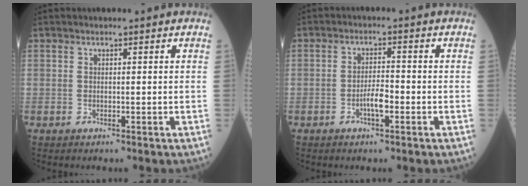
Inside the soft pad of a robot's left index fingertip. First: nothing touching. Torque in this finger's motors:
{"motor_torque": [0.58, 0.31, 0.08, 0.02]}